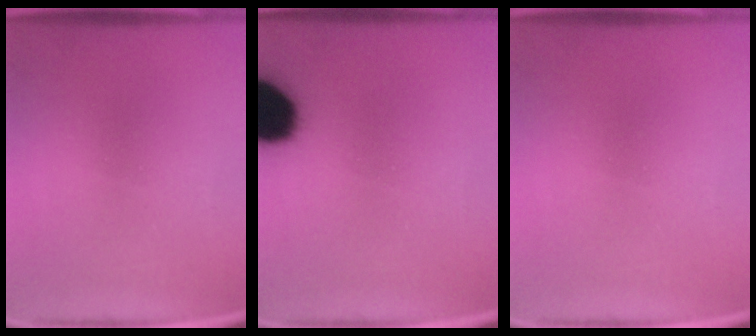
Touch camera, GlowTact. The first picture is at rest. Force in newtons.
{"total": 19.6}
{"total": 0.0}